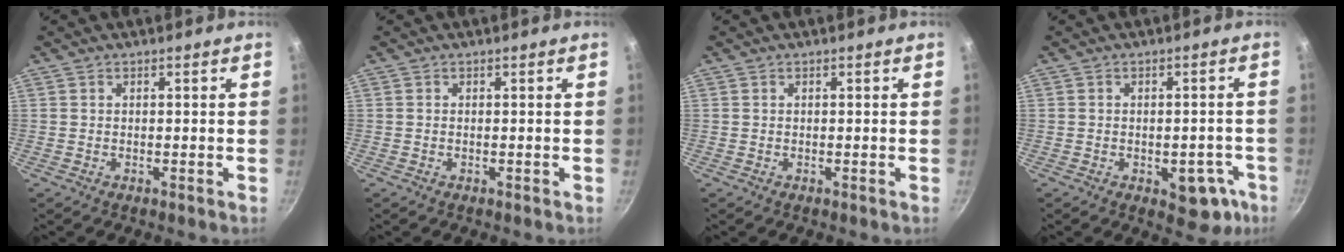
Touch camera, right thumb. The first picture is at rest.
{"total": 0.0}
{"total": 0.0}
{"total": 8.5, "force": [-3.2, 4.9, 6.1], "torque": [-0.025, 0.021, -0.033]}